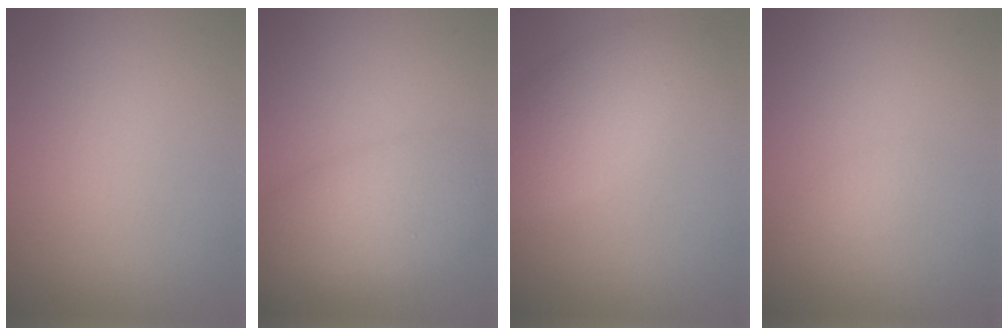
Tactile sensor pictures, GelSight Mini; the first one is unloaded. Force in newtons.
{"total": 5.4, "press": 5.4, "slide": 0.2}
{"total": 4.9, "press": 4.9, "slide": 0.2}
{"total": 0.9, "press": 0.9, "slide": 0.0}